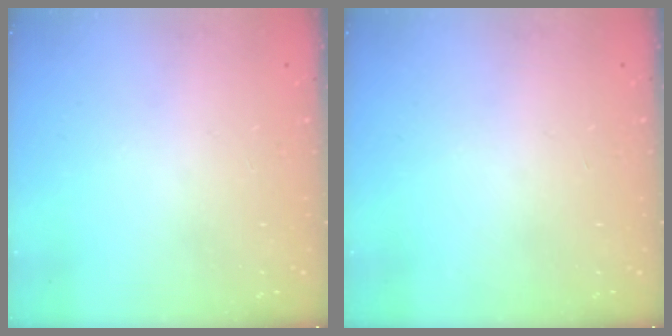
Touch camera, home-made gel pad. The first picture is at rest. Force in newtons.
{"total": 0.0}